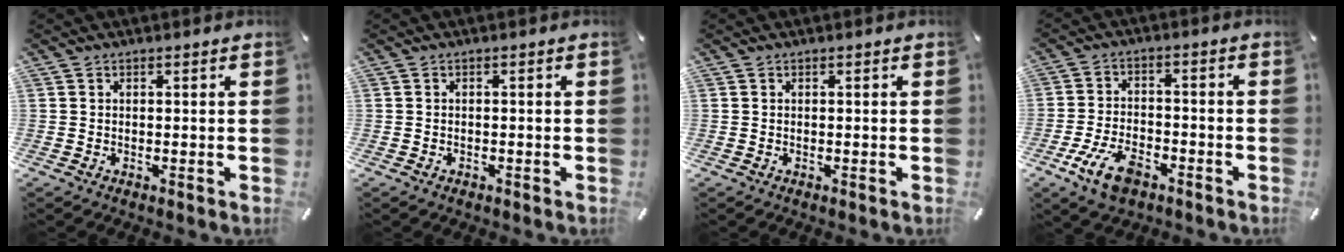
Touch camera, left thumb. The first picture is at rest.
{"total": 0.8, "force": [-0.5, 0.5, 0.3], "torque": [-0.006, 0.001, -0.011]}
{"total": 0.0}
{"total": 10.0, "force": [-5.5, 5.3, 6.5], "torque": [-0.139, 0.017, -0.099]}